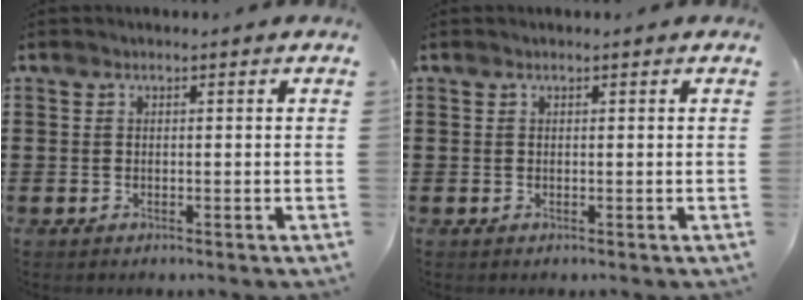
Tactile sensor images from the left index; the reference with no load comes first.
{"total": 0.0}